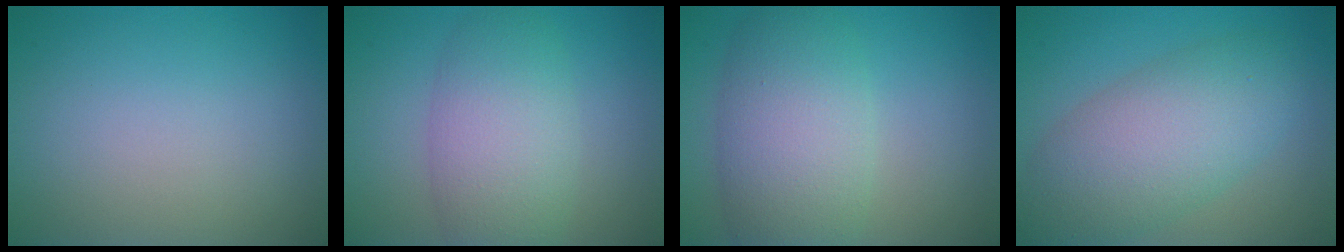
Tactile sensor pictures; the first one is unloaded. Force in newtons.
{"total": 6.2, "press": 6.2, "slide": 0.3}
{"total": 7.5, "press": 7.5, "slide": 0.4}
{"total": 7.8, "press": 7.8, "slide": 0.4}